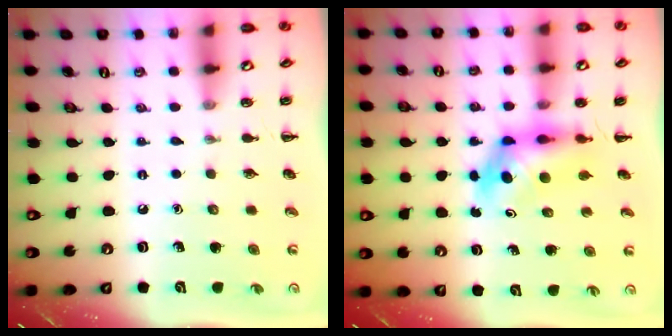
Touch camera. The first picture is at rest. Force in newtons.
{"total": 5.0, "press": 4.9, "slide": 0.9}